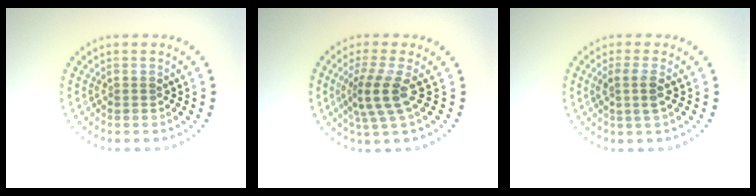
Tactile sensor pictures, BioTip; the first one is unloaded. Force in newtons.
{"total": 3.2, "press": 2.2, "slide": 2.4}
{"total": 1.9, "press": 1.5, "slide": 1.0}